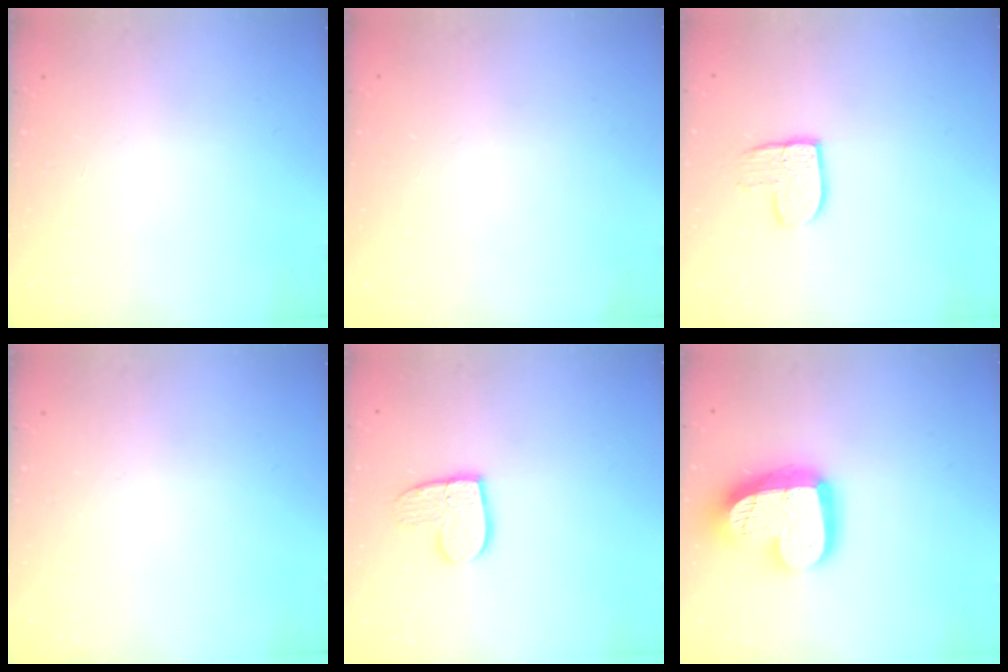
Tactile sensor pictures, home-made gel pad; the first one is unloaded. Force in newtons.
{"total": 0.0}
{"total": 8.5, "press": 8.4, "slide": 0.5}
{"total": 0.0}
{"total": 10.7, "press": 10.7, "slide": 1.0}
{"total": 18.9, "press": 18.8, "slide": 1.5}